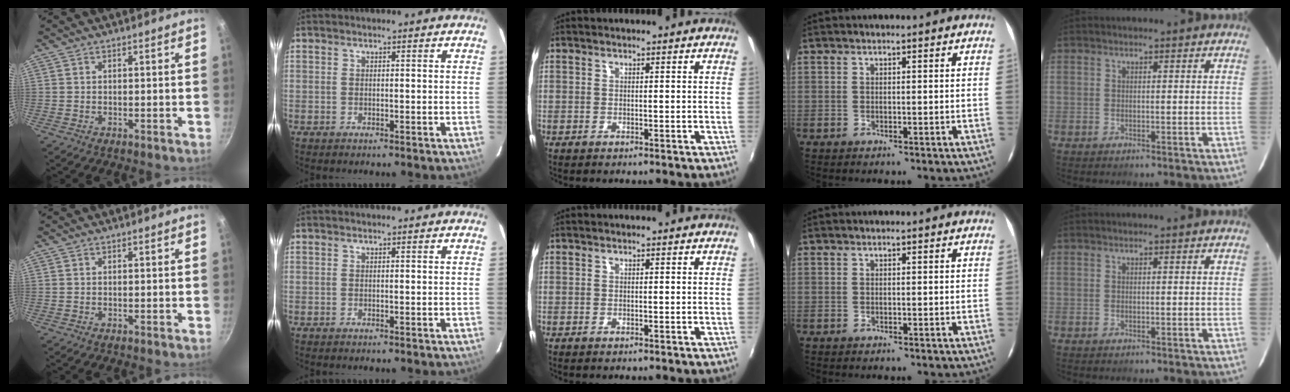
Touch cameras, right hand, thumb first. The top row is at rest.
{}